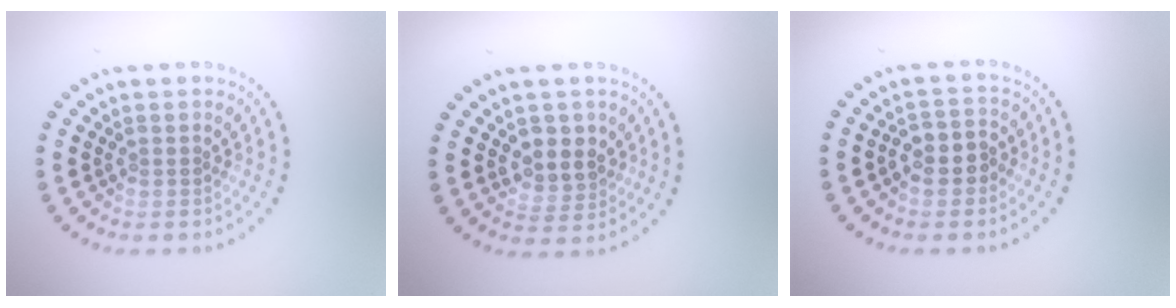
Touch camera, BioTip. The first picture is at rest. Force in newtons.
{"total": 3.0, "press": 2.7, "slide": 1.2}
{"total": 2.6, "press": 2.4, "slide": 1.0}